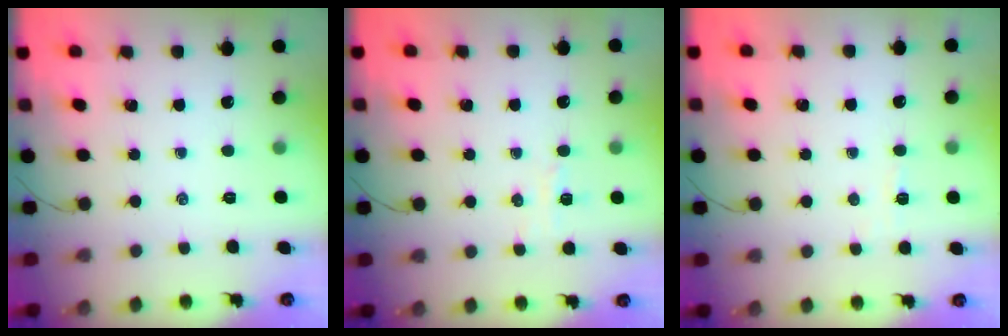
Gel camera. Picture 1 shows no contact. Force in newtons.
{"total": 3.1, "press": 3.0, "slide": 0.9}
{"total": 2.8, "press": 2.7, "slide": 0.9}